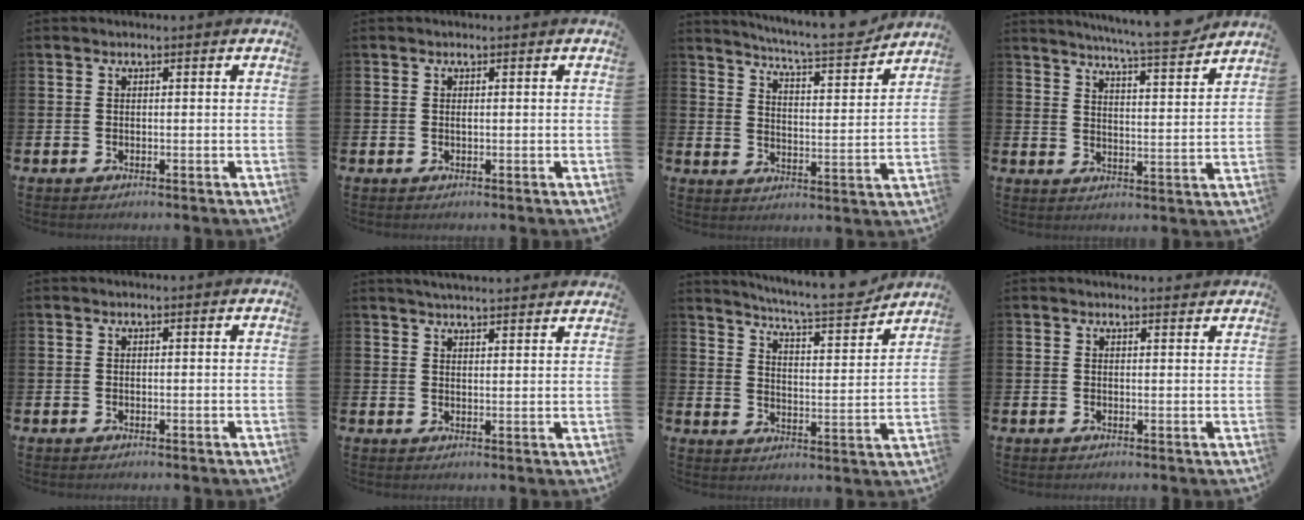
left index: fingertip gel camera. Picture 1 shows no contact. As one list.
[{"total": 0.0}, {"total": 7.2, "force": [6.8, 0.1, 2.2], "torque": [-0.055, -0.055, 0.112]}, {"total": 7.4, "force": [7.1, -0.4, 2.2], "torque": [-0.041, -0.053, 0.120]}, {"total": 0.0}, {"total": 3.6, "force": [3.6, -0.2, 0.3], "torque": [-0.012, -0.021, 0.065]}, {"total": 7.5, "force": [7.0, 0.2, 2.6], "torque": [-0.061, -0.056, 0.116]}, {"total": 1.3, "force": [1.2, 0.1, 0.1], "torque": [0.009, -0.009, 0.020]}]